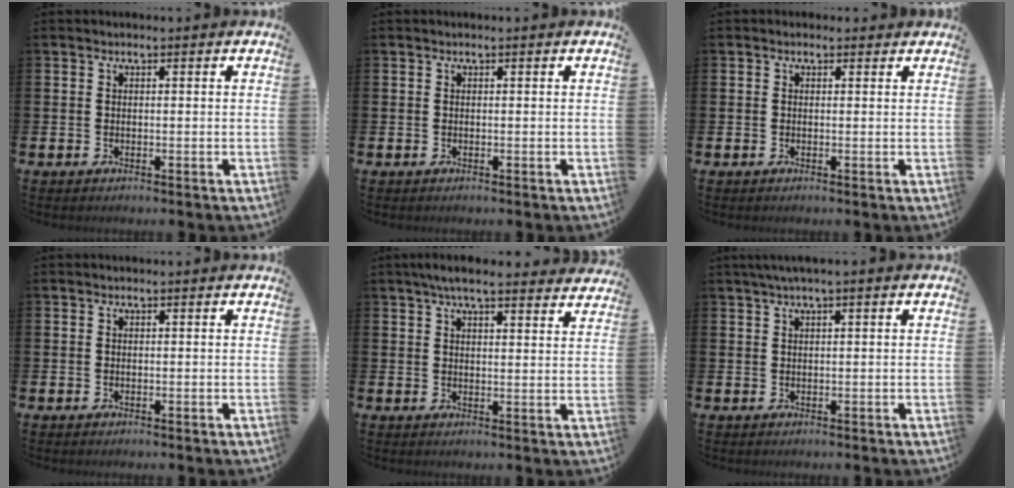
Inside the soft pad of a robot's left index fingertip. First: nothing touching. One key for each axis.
{"total": 0.0}
{"total": 0.6, "fx": 0.3, "fy": 0.5, "fz": 0.2, "tx": -0.002, "ty": 0.008, "tz": 0.003}
{"total": 0.0}
{"total": 5.5, "fx": 4.9, "fy": 0.8, "fz": 2.3, "tx": -0.046, "ty": -0.016, "tz": 0.087}
{"total": 1.8, "fx": 1.0, "fy": 0.0, "fz": 1.5, "tx": -0.036, "ty": 0.004, "tz": 0.019}